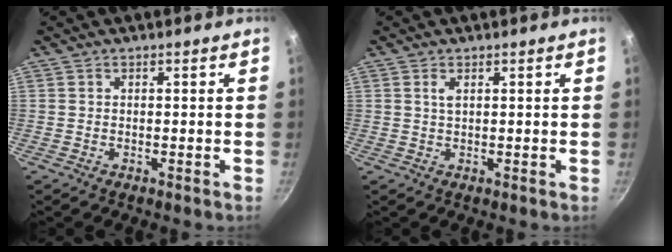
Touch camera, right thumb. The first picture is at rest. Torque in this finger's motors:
{"motor_torque": [-0.25, -0.25, 0.17, 0.31, 0.03]}